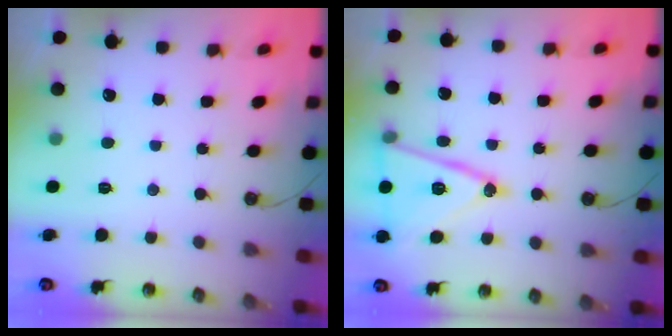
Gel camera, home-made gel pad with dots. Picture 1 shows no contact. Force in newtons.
{"total": 17.5, "press": 17.2, "slide": 3.4}